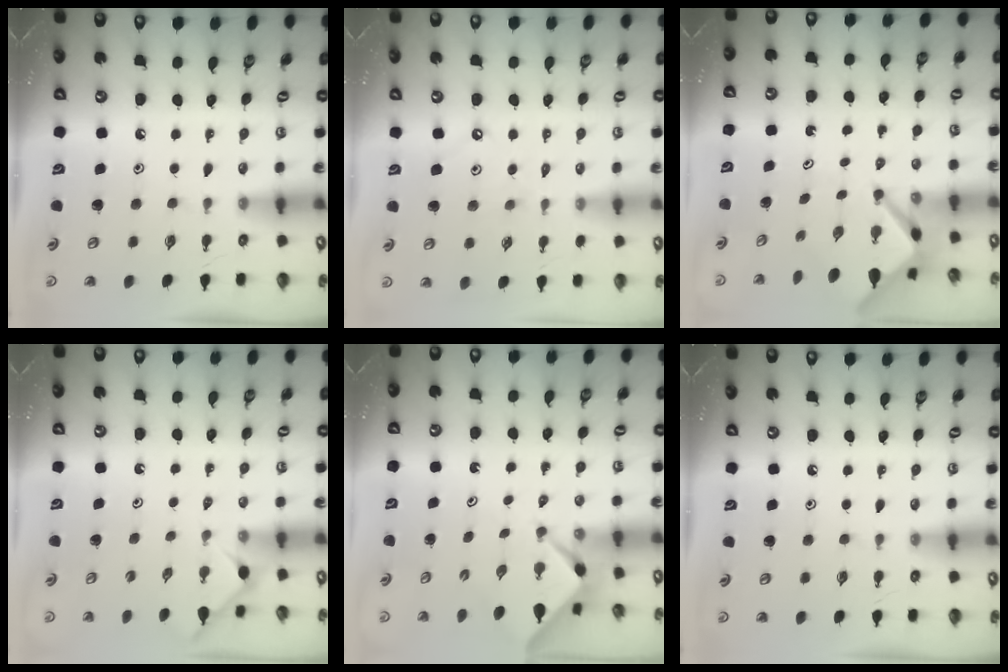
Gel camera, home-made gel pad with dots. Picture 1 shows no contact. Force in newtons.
{"total": 2.8, "press": 2.8, "slide": 0.4}
{"total": 4.4, "press": 4.3, "slide": 0.5}
{"total": 1.7, "press": 1.6, "slide": 0.5}
{"total": 2.3, "press": 2.3, "slide": 0.2}
{"total": 0.0}